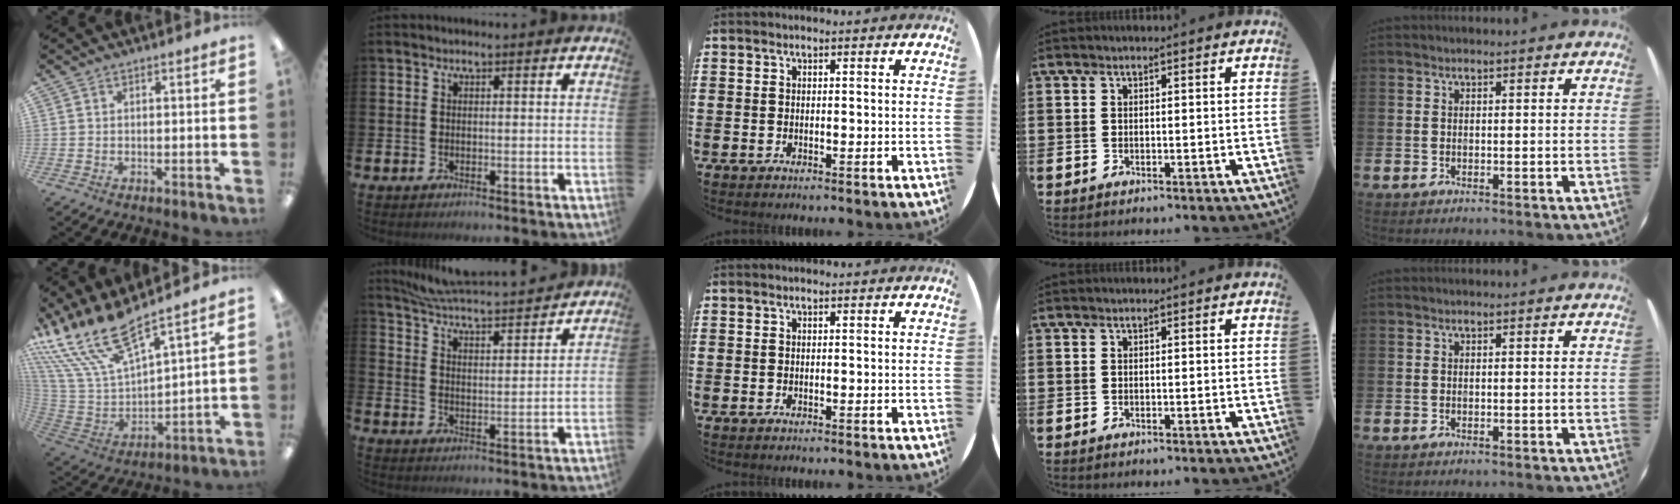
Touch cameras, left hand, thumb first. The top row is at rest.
{"thumb": {"total": 18.0, "force": [14.1, 4.8, 10.2], "torque": [-0.262, -0.101, 0.250]}, "index": {"total": 5.6, "force": [5.5, 0.1, 1.0], "torque": [-0.044, -0.046, 0.093]}}